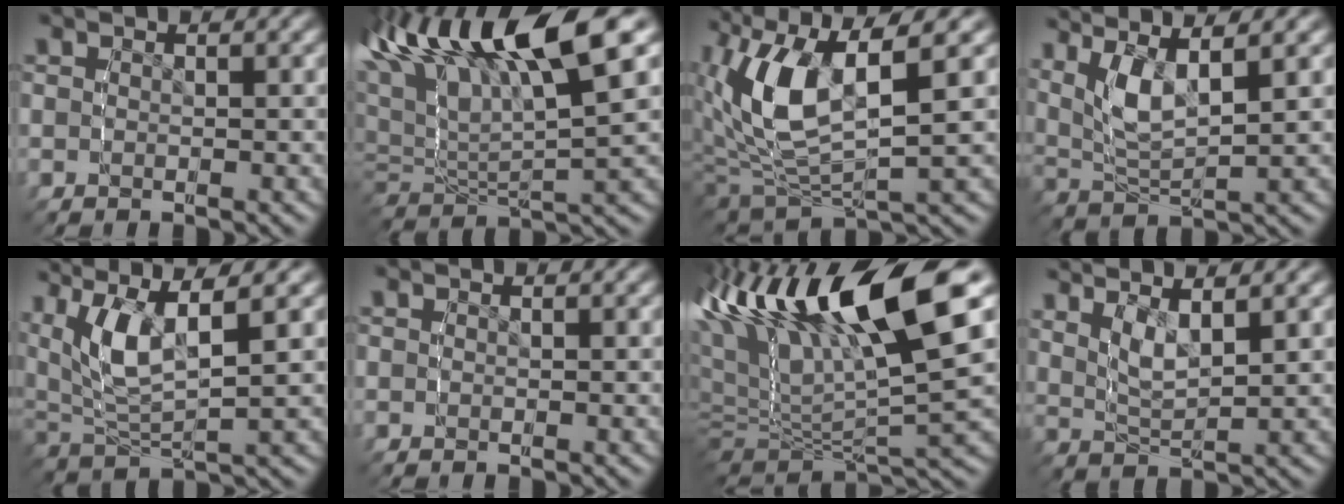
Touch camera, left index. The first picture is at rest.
{"total": 11.8, "force": [3.8, 6.5, 9.2], "torque": [-0.187, -0.003, 0.061]}
{"total": 8.9, "force": [0.9, 5.1, 7.2], "torque": [-0.172, -0.017, 0.024]}
{"total": 7.0, "force": [2.0, 4.6, 4.9], "torque": [-0.130, -0.006, 0.035]}
{"total": 7.7, "force": [2.2, 4.6, 5.7], "torque": [-0.136, -0.003, 0.037]}
{"total": 0.0}
{"total": 15.5, "force": [3.4, 8.8, 12.2], "torque": [-0.258, -0.011, 0.056]}
{"total": 6.8, "force": [2.2, 4.6, 4.5], "torque": [-0.108, -0.008, 0.029]}